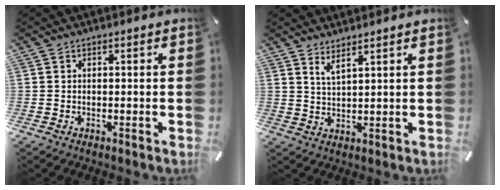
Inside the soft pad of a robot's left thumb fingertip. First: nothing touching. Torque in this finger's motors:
{"motor_torque": [-0.04, -0.44, 0.07, 0.01, 0.01]}